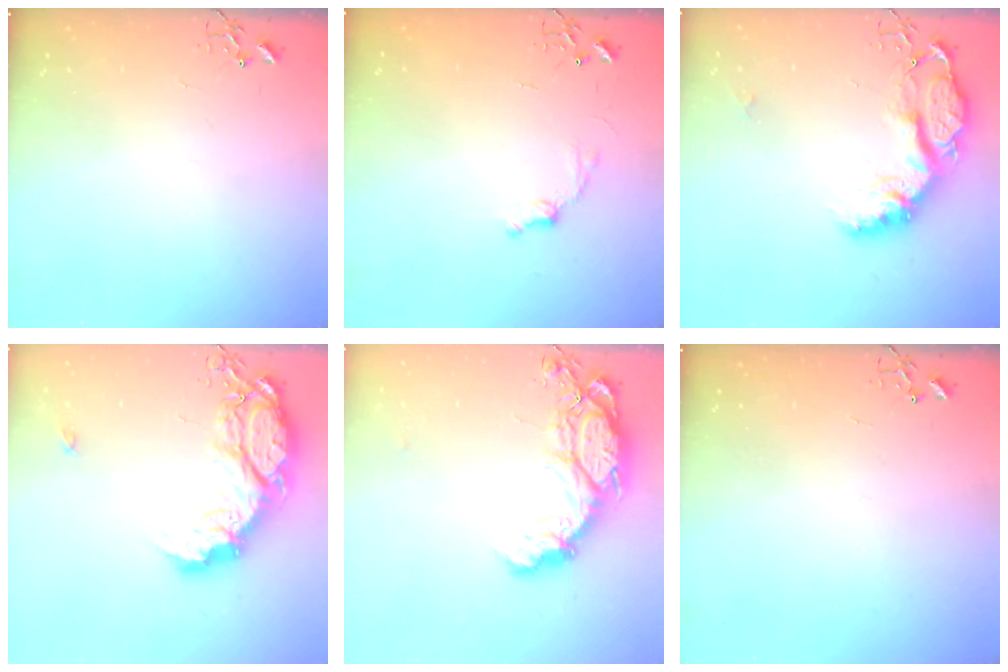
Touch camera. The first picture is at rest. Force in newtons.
{"total": 7.0, "press": 7.0, "slide": 0.9}
{"total": 17.3, "press": 17.3, "slide": 1.5}
{"total": 21.3, "press": 21.2, "slide": 1.6}
{"total": 15.7, "press": 15.6, "slide": 0.9}
{"total": 0.0}